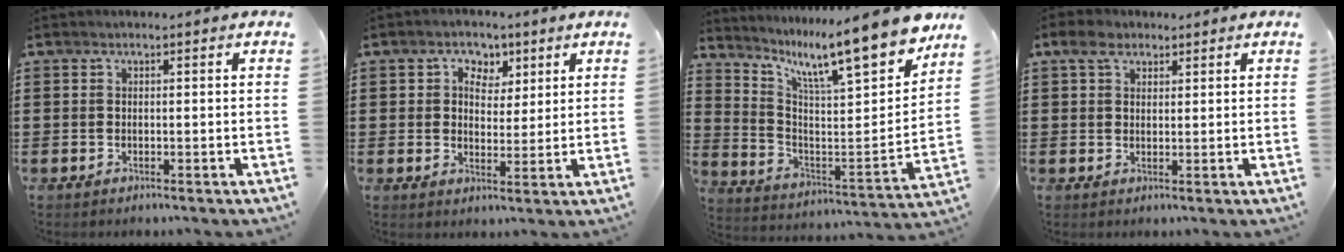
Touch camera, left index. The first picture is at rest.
{"total": 4.3, "force": [2.3, 3.3, 1.5], "torque": [-0.031, 0.010, 0.036]}
{"total": 11.9, "force": [9.2, 1.5, 7.3], "torque": [-0.138, -0.080, 0.140]}
{"total": 4.1, "force": [2.5, 2.7, 2.0], "torque": [-0.043, 0.011, 0.043]}